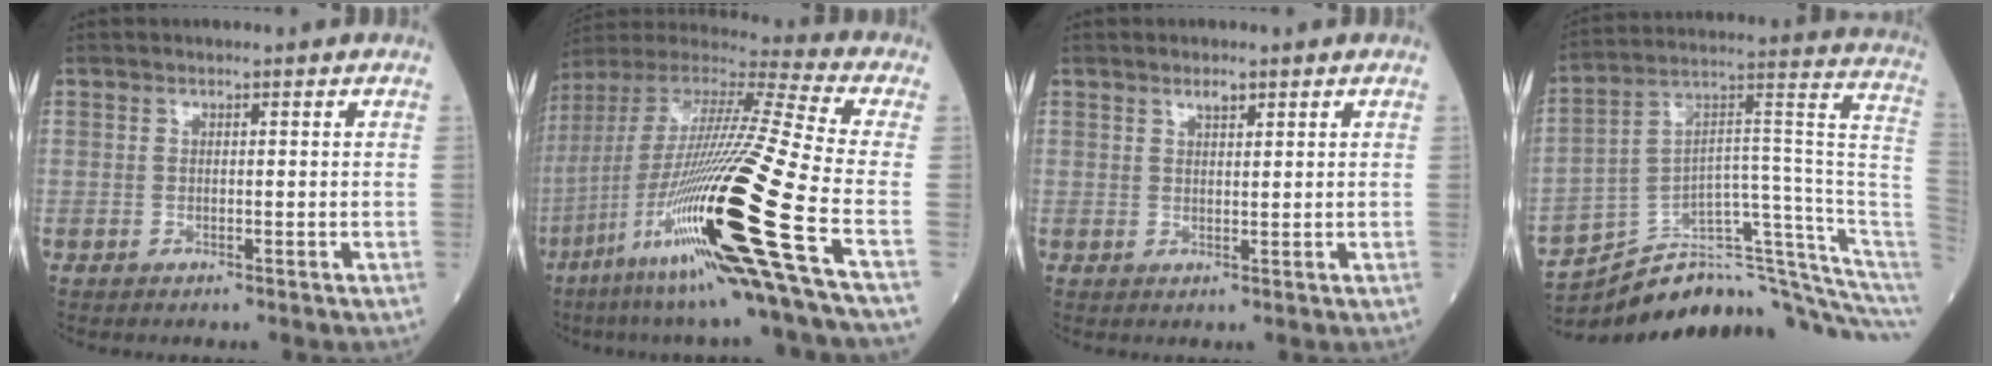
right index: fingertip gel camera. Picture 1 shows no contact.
{"total": 29.0, "force": [-10.7, -0.6, 26.9], "torque": [-0.500, -0.050, -0.202]}
{"total": 1.6, "force": [1.1, 0.4, 1.1], "torque": [-0.020, -0.001, 0.020]}
{"total": 22.7, "force": [-19.9, 1.8, 10.6], "torque": [-0.081, 0.073, -0.293]}